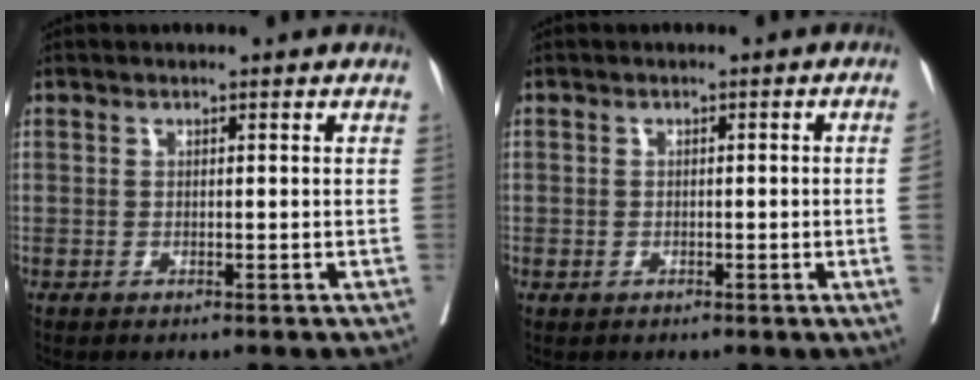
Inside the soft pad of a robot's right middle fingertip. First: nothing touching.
{"total": 1.9, "force": [-0.3, -0.1, 1.9], "torque": [-0.026, 0.005, -0.002]}